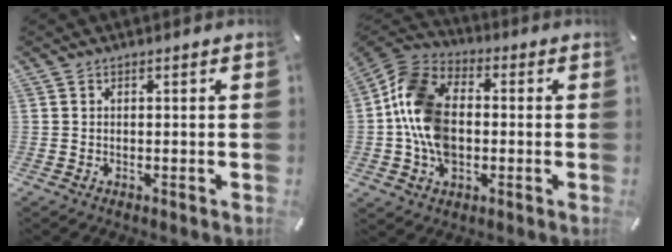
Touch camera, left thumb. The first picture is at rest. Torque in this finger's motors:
{"motor_torque": [0.29, 1.79, 1.46, -0.90, 0.68]}